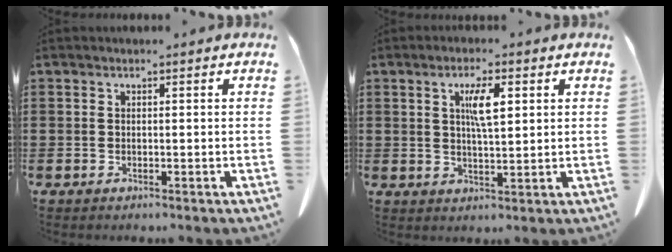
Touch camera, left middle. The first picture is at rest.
{"total": 5.0, "force": [1.7, 1.3, 4.5], "torque": [-0.085, 0.005, 0.024]}